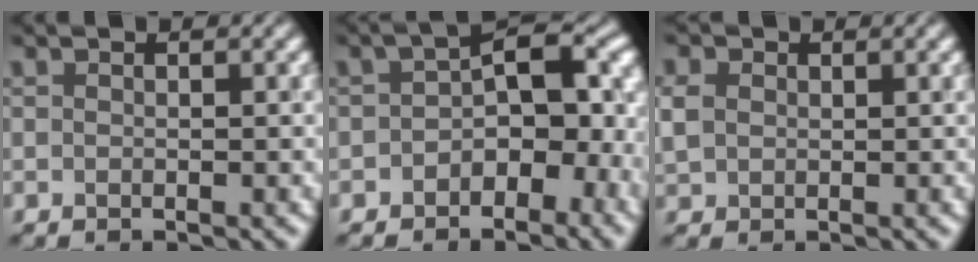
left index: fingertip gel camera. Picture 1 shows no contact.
{"total": 5.5, "force": [-1.3, 3.2, 4.3], "torque": [-0.040, 0.017, -0.031]}
{"total": 1.9, "force": [0.4, 1.7, 0.7], "torque": [-0.018, 0.002, 0.004]}